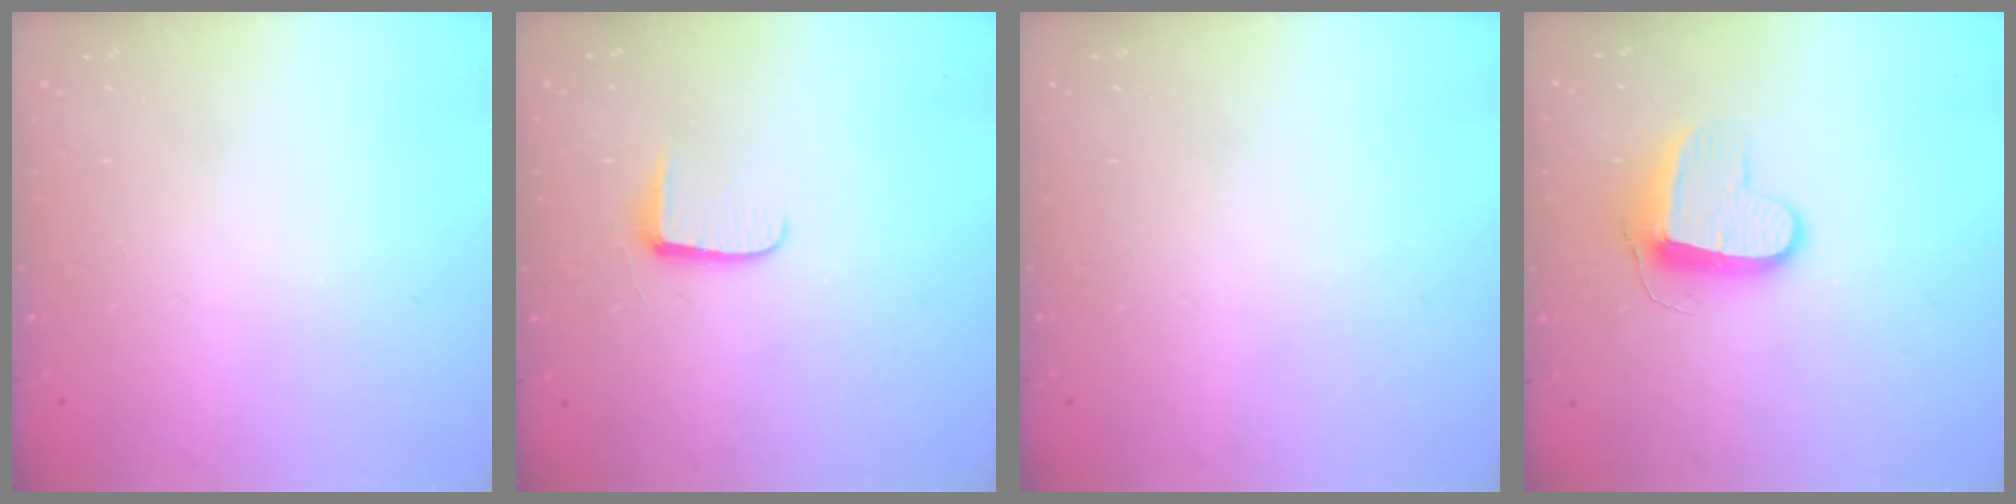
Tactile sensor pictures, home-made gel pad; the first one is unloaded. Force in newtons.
{"total": 5.6, "press": 5.6, "slide": 0.7}
{"total": 0.0}
{"total": 9.9, "press": 9.9, "slide": 0.1}